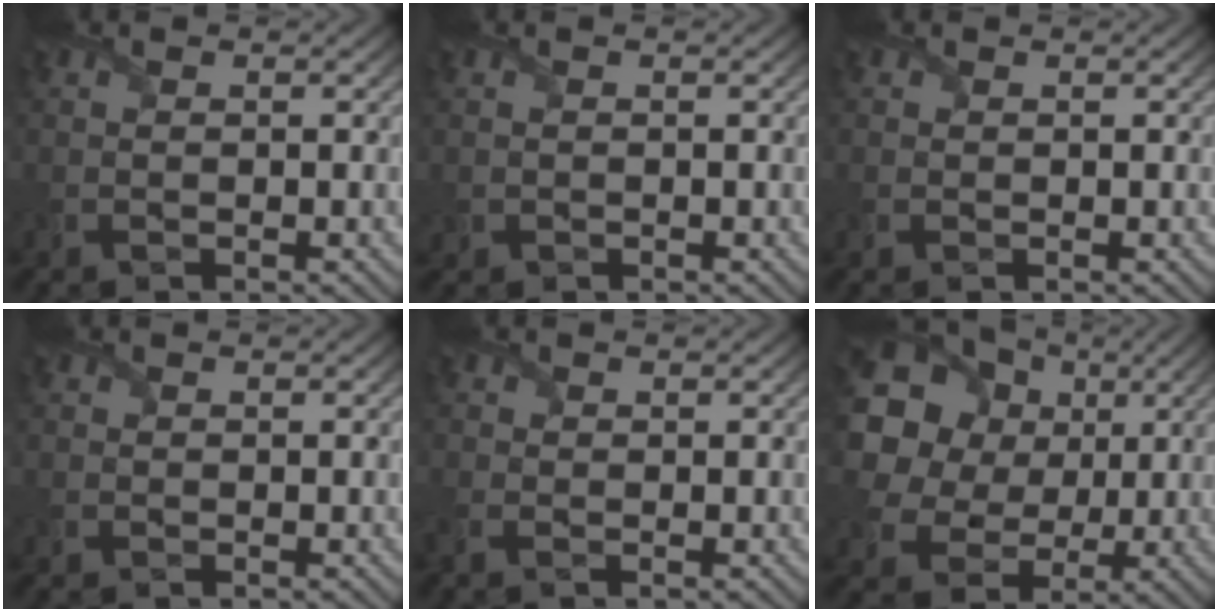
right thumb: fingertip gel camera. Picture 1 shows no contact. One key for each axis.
{"total": 0.6, "fx": 0.1, "fy": 0.5, "fz": 0.1, "tx": -0.005, "ty": -0.001, "tz": 0.001}
{"total": 0.0}
{"total": 0.7, "fx": 0.1, "fy": 0.7, "fz": 0.0, "tx": 0.001, "ty": -0.004, "tz": -0.001}
{"total": 2.2, "fx": -0.7, "fy": 1.7, "fz": 1.3, "tx": -0.040, "ty": -0.008, "tz": -0.022}
{"total": 21.8, "fx": 7.8, "fy": 18.2, "fz": 9.2, "tx": -0.255, "ty": 0.032, "tz": 0.130}